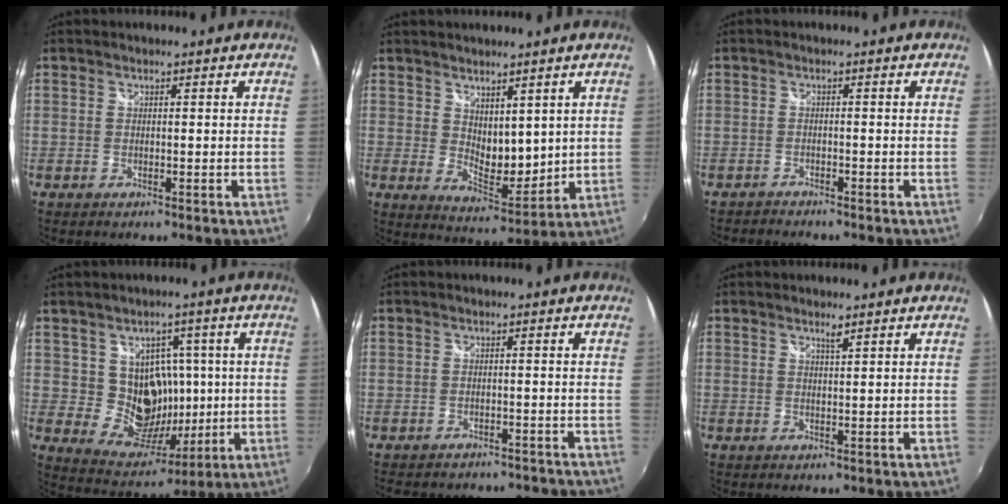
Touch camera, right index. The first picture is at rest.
{"total": 7.4, "force": [3.6, 4.1, 5.0], "torque": [-0.073, -0.013, 0.073]}
{"total": 2.0, "force": [-2.0, 0.2, 0.1], "torque": [-0.014, -0.005, -0.039]}
{"total": 10.8, "force": [1.2, 9.9, 4.2], "torque": [-0.073, 0.005, 0.037]}
{"total": 9.7, "force": [-8.5, 3.5, 3.1], "torque": [-0.074, -0.006, -0.106]}
{"total": 1.2, "force": [0.9, -0.1, 0.8], "torque": [-0.012, 0.002, 0.015]}